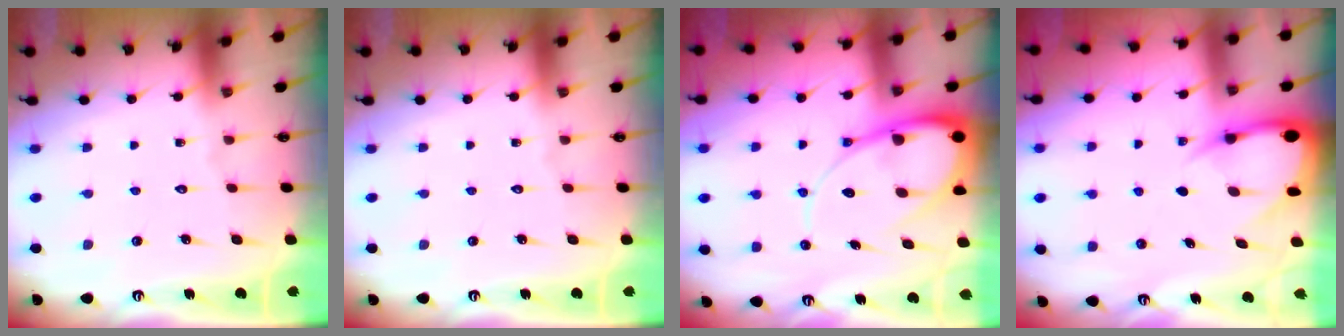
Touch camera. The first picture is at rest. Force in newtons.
{"total": 0.0}
{"total": 13.2, "press": 13.1, "slide": 1.3}
{"total": 5.5, "press": 5.5, "slide": 0.7}